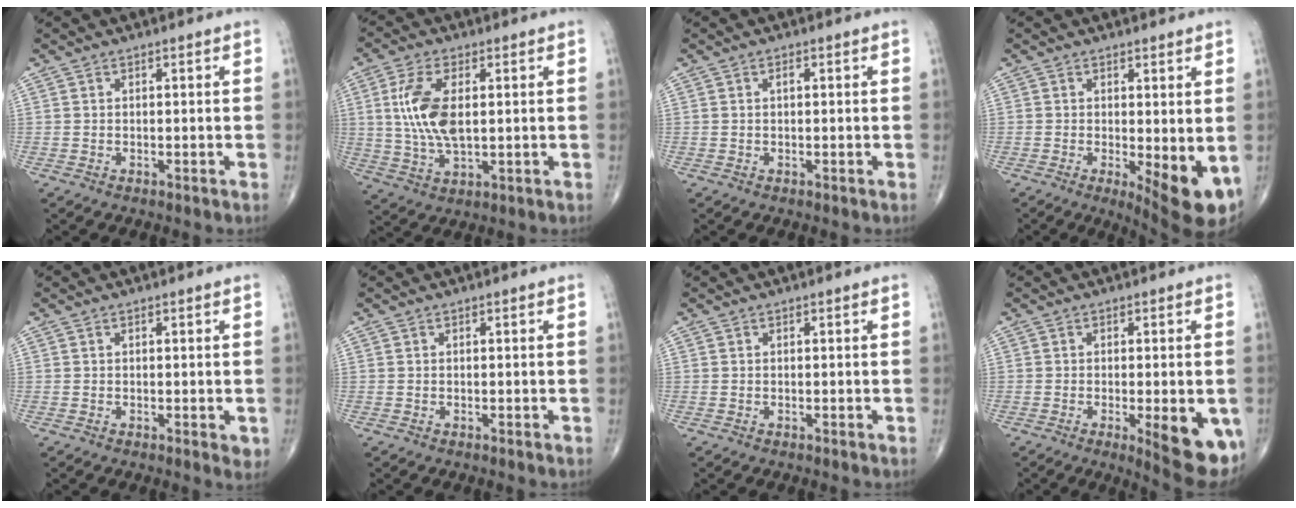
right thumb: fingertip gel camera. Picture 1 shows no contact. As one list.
[{"total": 11.0, "force": [1.7, 5.3, 9.5], "torque": [-0.203, -0.005, 0.037]}, {"total": 0.9, "force": [0.2, 0.4, 0.8], "torque": [-0.013, 0.002, 0.003]}, {"total": 9.0, "force": [-1.6, 2.8, 8.4], "torque": [-0.112, -0.022, -0.014]}, {"total": 2.0, "force": [-0.1, 0.7, 1.8], "torque": [-0.019, -0.005, -0.003]}, {"total": 0.0}, {"total": 0.0}, {"total": 11.2, "force": [-3.5, 3.3, 10.1], "torque": [-0.118, -0.017, -0.038]}]